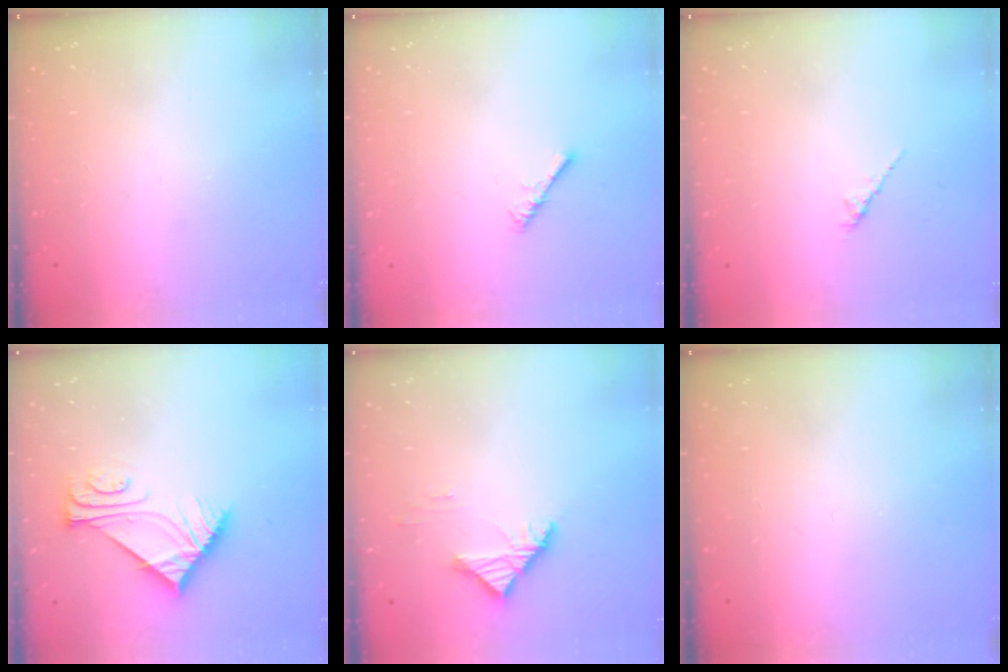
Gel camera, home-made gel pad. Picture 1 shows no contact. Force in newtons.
{"total": 0.8, "press": 0.8, "slide": 0.3}
{"total": 2.0, "press": 2.0, "slide": 0.6}
{"total": 6.9, "press": 6.8, "slide": 0.8}
{"total": 4.2, "press": 4.0, "slide": 1.1}
{"total": 0.0}